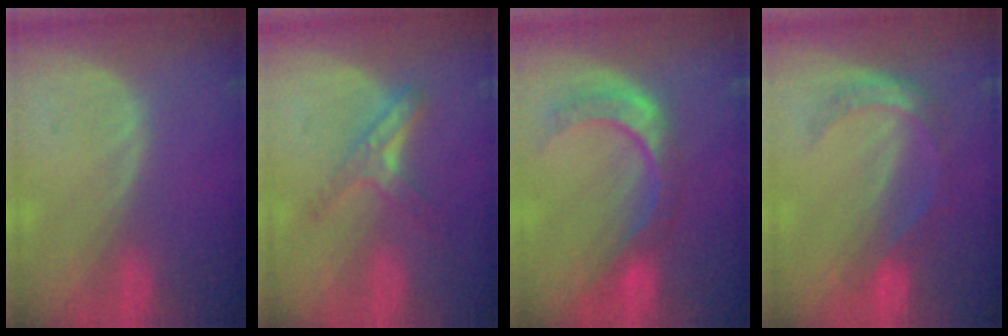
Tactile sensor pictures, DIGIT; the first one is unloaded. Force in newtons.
{"total": 5.4, "press": 4.8, "slide": 2.6}
{"total": 8.6, "press": 7.3, "slide": 4.7}
{"total": 5.5, "press": 4.8, "slide": 2.8}